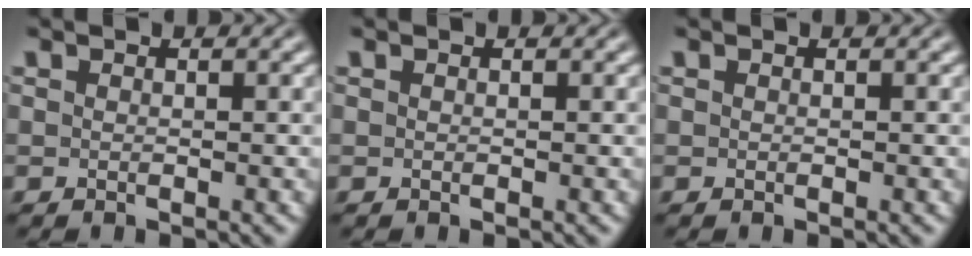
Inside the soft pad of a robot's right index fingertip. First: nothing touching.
{"total": 0.0}
{"total": 0.0}